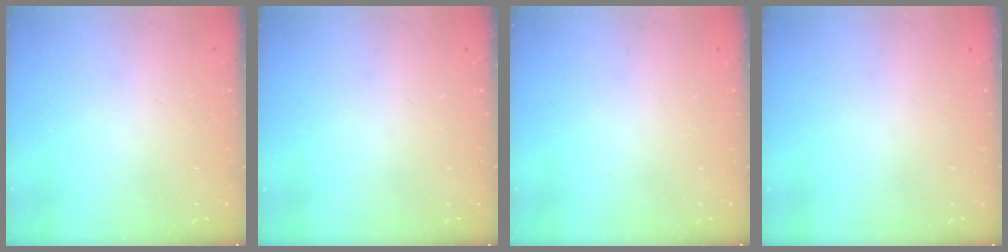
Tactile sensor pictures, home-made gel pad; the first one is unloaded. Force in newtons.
{"total": 0.0}
{"total": 0.0}
{"total": 0.0}